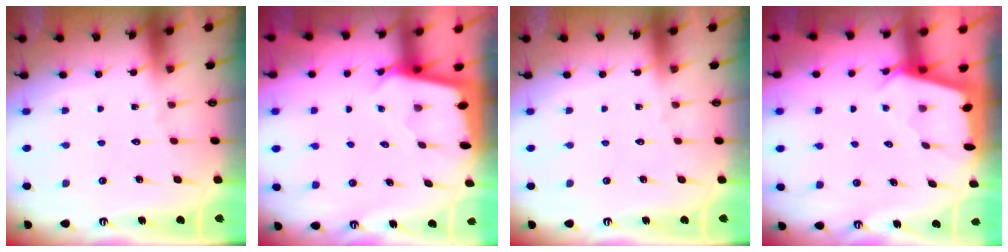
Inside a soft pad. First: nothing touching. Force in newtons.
{"total": 2.4, "press": 2.4, "slide": 0.1}
{"total": 0.0}
{"total": 2.6, "press": 2.6, "slide": 0.3}